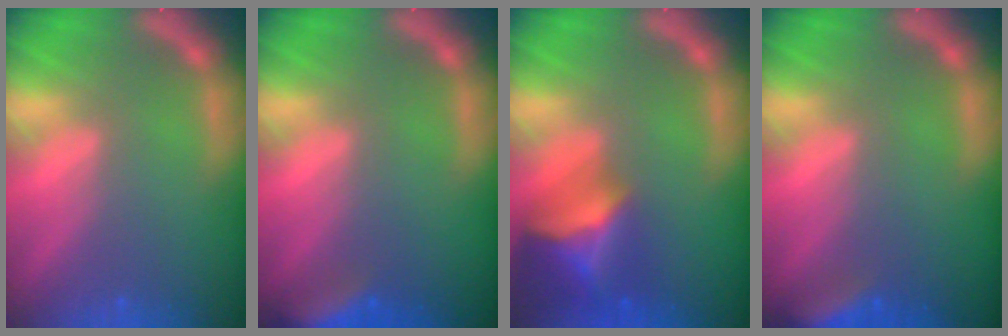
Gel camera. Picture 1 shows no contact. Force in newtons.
{"total": 5.0}
{"total": 8.0}
{"total": 4.4}